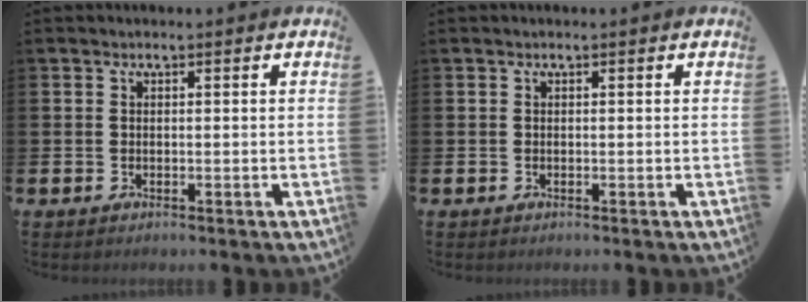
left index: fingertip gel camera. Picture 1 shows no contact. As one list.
[{"total": 0.0}]